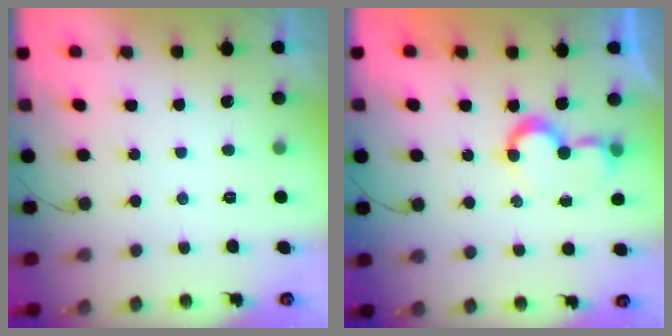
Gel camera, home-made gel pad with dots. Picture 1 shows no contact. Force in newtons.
{"total": 7.6, "press": 7.5, "slide": 0.7}